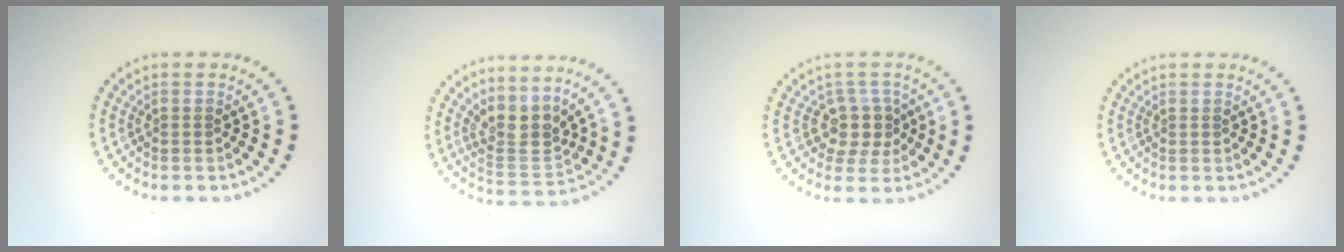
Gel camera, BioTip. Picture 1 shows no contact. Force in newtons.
{"total": 3.3, "press": 2.6, "slide": 2.1}
{"total": 3.0, "press": 2.4, "slide": 1.7}
{"total": 0.0}